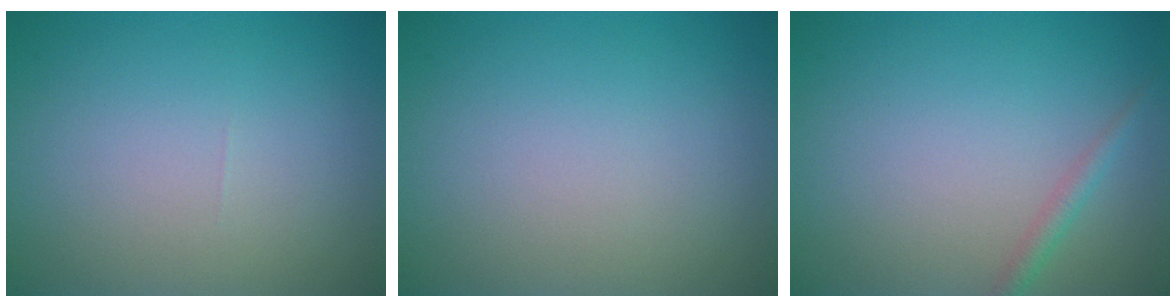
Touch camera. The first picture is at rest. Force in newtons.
{"total": 0.0}
{"total": 1.3, "press": 1.3, "slide": 0.1}